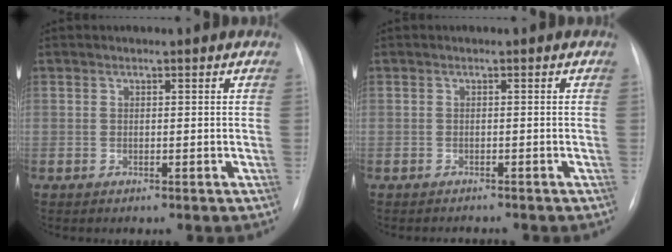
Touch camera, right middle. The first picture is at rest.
{"total": 1.3, "force": [-1.3, 0.0, 0.1], "torque": [0.000, -0.006, -0.013]}